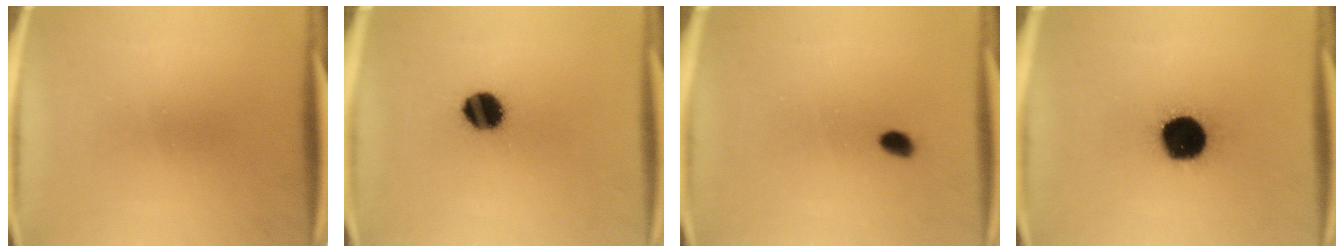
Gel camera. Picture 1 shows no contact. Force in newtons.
{"total": 8.6}
{"total": 1.5}
{"total": 17.6}